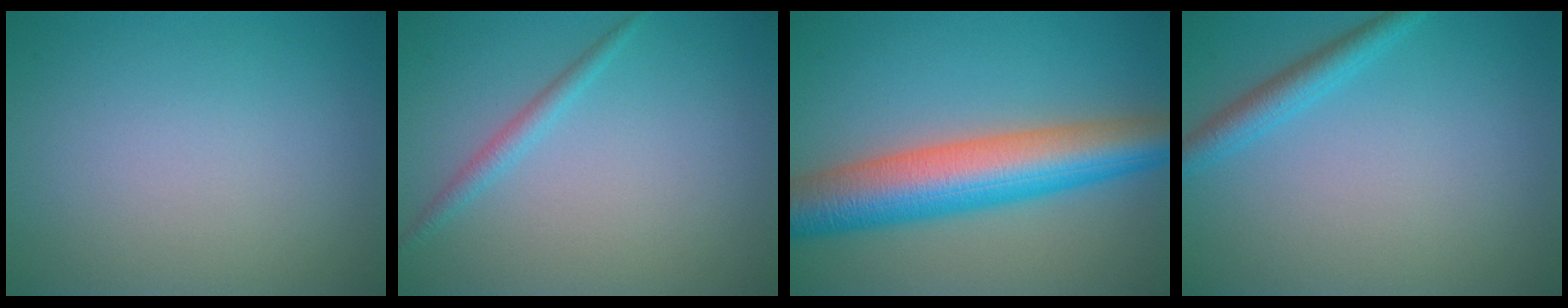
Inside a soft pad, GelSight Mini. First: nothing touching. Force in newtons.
{"total": 1.4, "press": 1.4, "slide": 0.0}
{"total": 9.8, "press": 9.8, "slide": 0.2}
{"total": 2.3, "press": 2.3, "slide": 0.2}